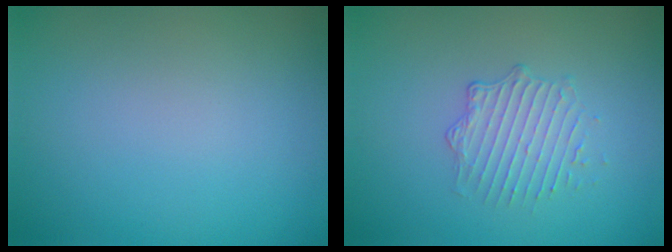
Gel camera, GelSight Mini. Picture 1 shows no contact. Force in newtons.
{"total": 1.9, "press": 1.4, "slide": 1.4}